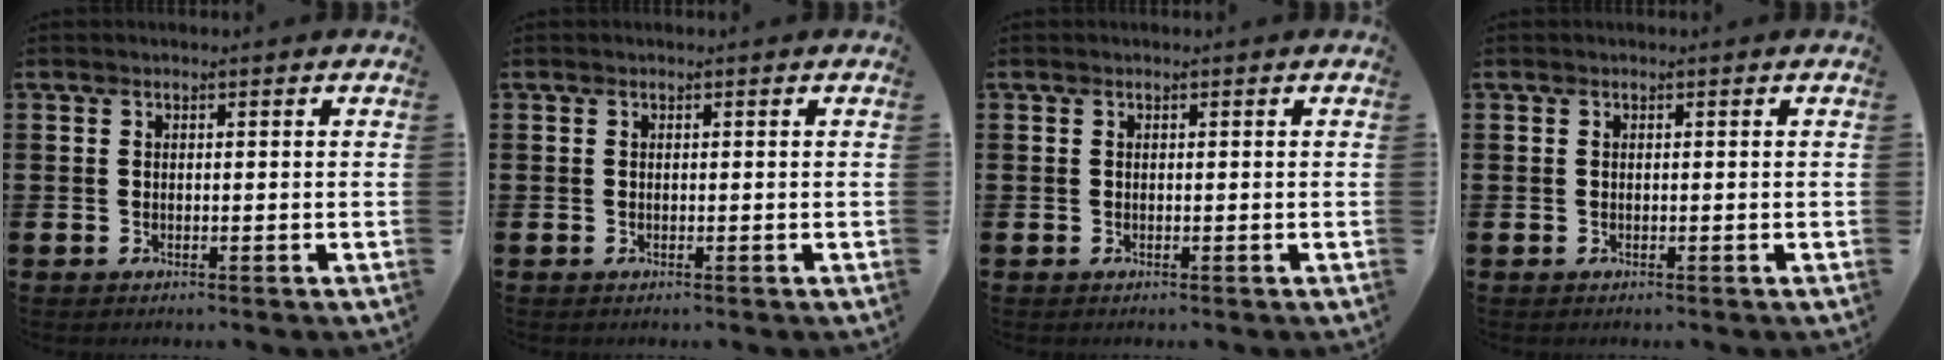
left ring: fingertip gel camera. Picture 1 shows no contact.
{"total": 0.0}
{"total": 0.0}
{"total": 0.0}